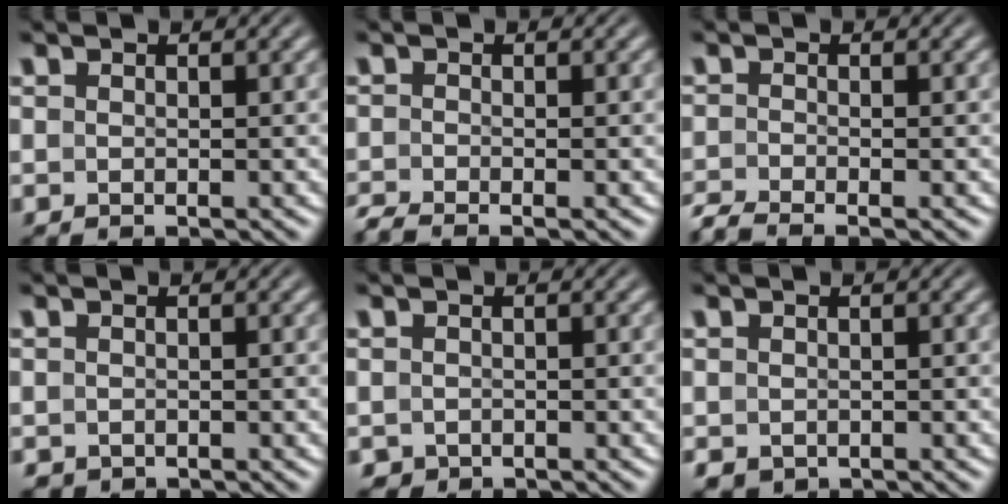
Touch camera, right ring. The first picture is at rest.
{"total": 2.0, "force": [-1.8, 0.7, 0.7], "torque": [-0.011, -0.003, -0.031]}
{"total": 2.6, "force": [-2.3, 0.9, 0.9], "torque": [-0.014, -0.005, -0.039]}
{"total": 2.0, "force": [-1.3, 1.4, 0.3], "torque": [-0.018, -0.019, -0.015]}
{"total": 2.4, "force": [-1.7, 1.8, 0.2], "torque": [-0.016, -0.022, -0.019]}
{"total": 2.8, "force": [-1.8, 1.9, 0.8], "torque": [-0.028, -0.023, -0.019]}